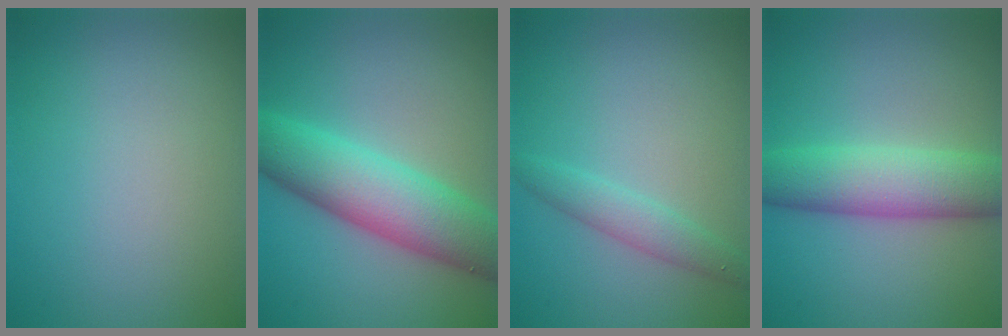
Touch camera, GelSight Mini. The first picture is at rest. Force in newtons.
{"total": 8.3, "press": 8.3, "slide": 0.1}
{"total": 2.3, "press": 2.3, "slide": 0.0}
{"total": 5.9, "press": 5.9, "slide": 0.3}